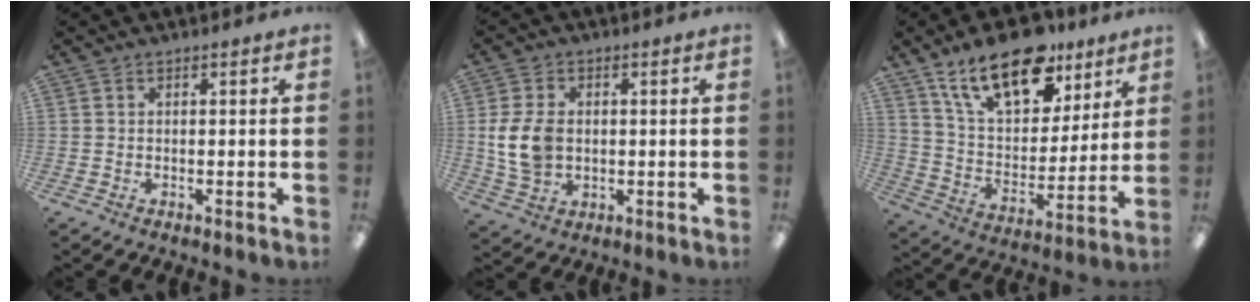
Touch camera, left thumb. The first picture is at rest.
{"total": 9.8, "force": [0.4, 7.1, 6.8], "torque": [-0.146, 0.006, 0.011]}
{"total": 20.6, "force": [13.8, 9.9, 11.7], "torque": [-0.195, -0.067, 0.241]}